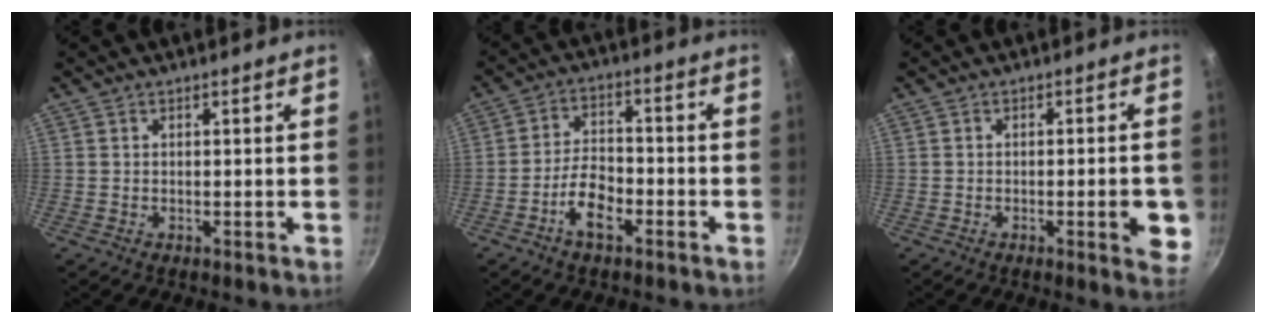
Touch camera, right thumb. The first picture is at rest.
{"total": 7.2, "force": [-3.7, 3.4, 5.2], "torque": [-0.086, 0.035, -0.069]}
{"total": 6.4, "force": [-1.6, 1.8, 6.0], "torque": [-0.062, 0.002, -0.020]}